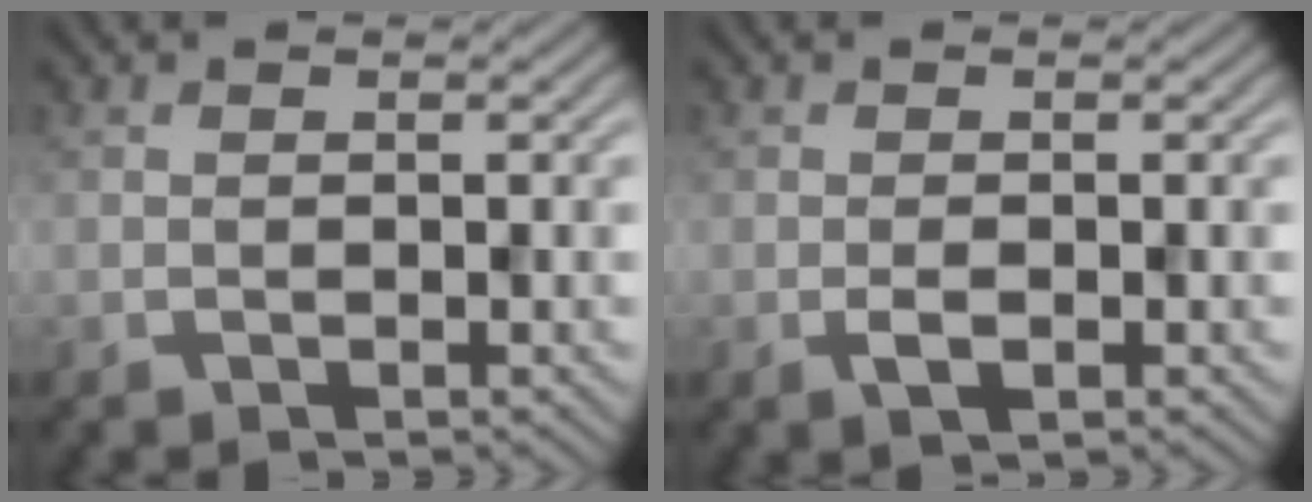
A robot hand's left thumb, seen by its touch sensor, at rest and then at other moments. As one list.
[{"total": 1.6, "force": [-0.5, 0.6, 1.4], "torque": [-0.030, -0.002, -0.011]}]